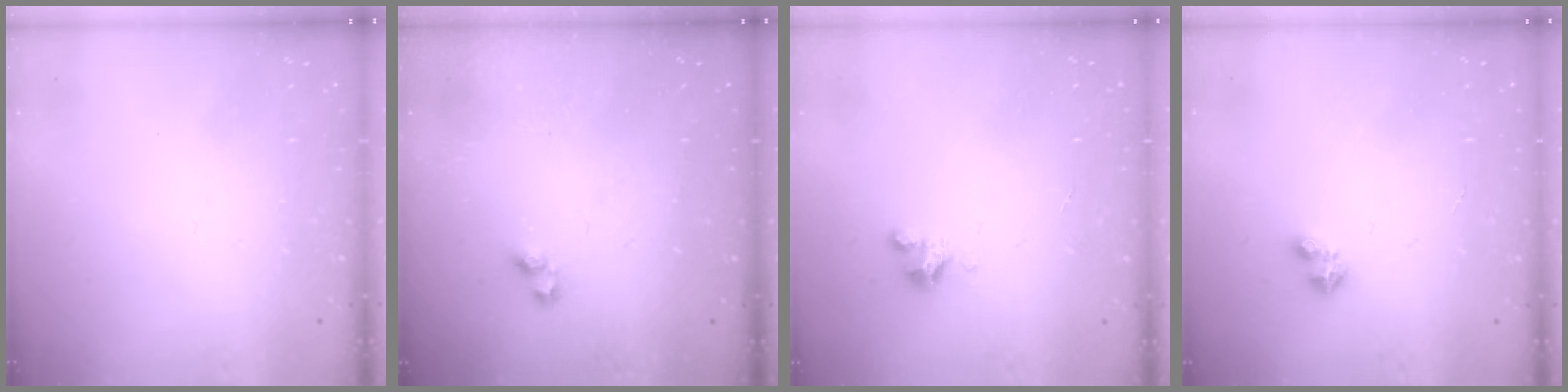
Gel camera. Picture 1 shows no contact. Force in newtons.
{"total": 2.9, "press": 2.9, "slide": 0.6}
{"total": 2.5, "press": 2.5, "slide": 0.2}
{"total": 2.9, "press": 2.9, "slide": 0.5}